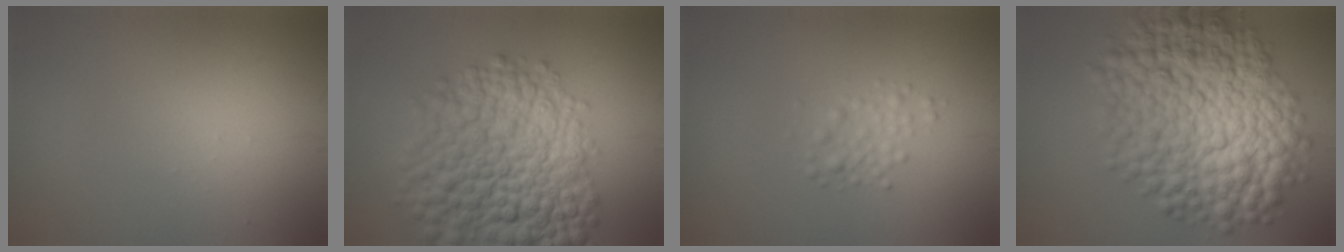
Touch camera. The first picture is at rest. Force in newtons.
{"total": 12.7, "press": 12.7, "slide": 0.5}
{"total": 1.5, "press": 1.5, "slide": 0.0}
{"total": 13.0, "press": 13.0, "slide": 0.2}